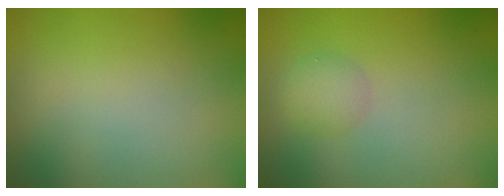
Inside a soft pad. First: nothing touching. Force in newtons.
{"total": 1.9, "press": 1.9, "slide": 0.1}